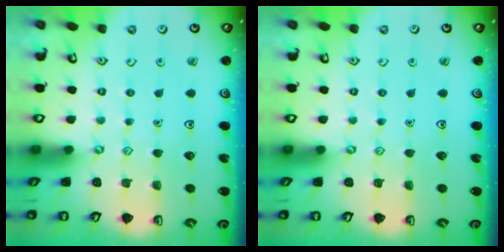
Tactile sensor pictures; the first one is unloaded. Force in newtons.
{"total": 0.0}